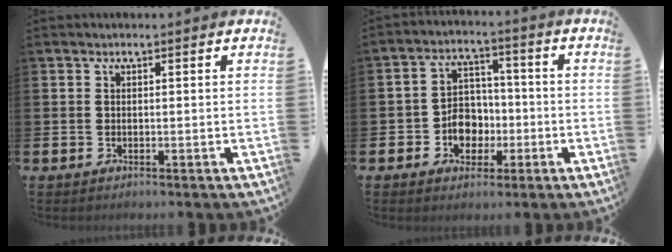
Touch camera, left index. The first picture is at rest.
{"total": 5.6, "force": [-1.3, 4.8, 2.4], "torque": [-0.049, 0.008, -0.028]}